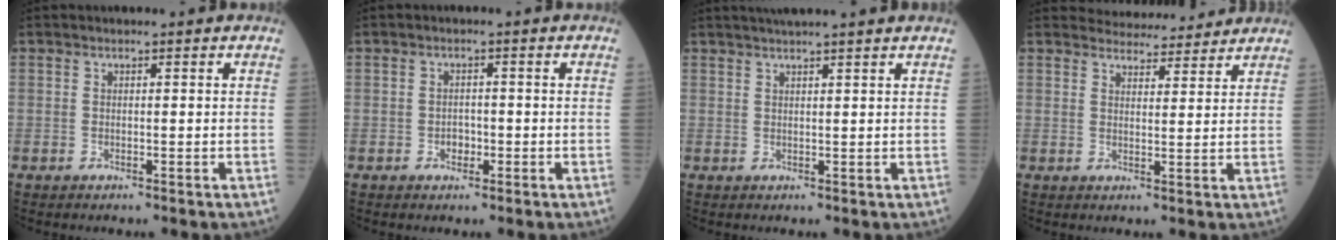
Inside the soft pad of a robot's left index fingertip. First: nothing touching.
{"total": 1.5, "force": [-0.6, 1.1, 0.8], "torque": [-0.010, 0.004, -0.008]}
{"total": 6.4, "force": [5.6, -0.8, 3.0], "torque": [-0.042, 0.027, 0.076]}
{"total": 7.1, "force": [6.9, 1.5, 0.5], "torque": [-0.002, 0.010, 0.085]}